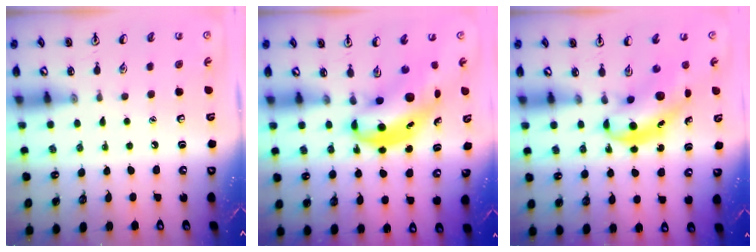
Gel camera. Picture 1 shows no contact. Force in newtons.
{"total": 6.5, "press": 6.2, "slide": 1.8}
{"total": 6.7, "press": 6.6, "slide": 1.3}